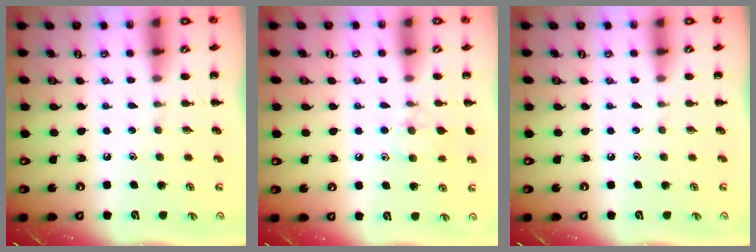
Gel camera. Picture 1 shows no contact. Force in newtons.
{"total": 8.0, "press": 7.7, "slide": 2.0}
{"total": 0.0}